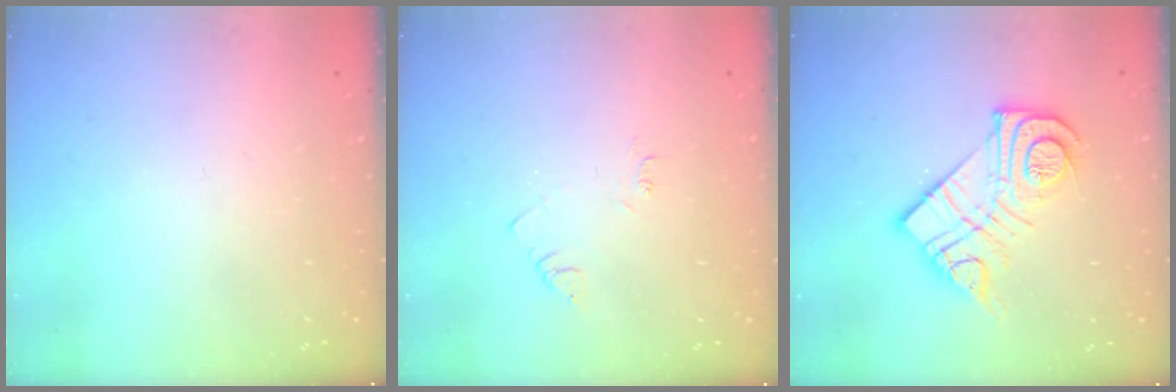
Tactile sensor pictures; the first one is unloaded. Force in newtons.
{"total": 2.9, "press": 2.9, "slide": 0.4}
{"total": 15.8, "press": 15.7, "slide": 1.0}